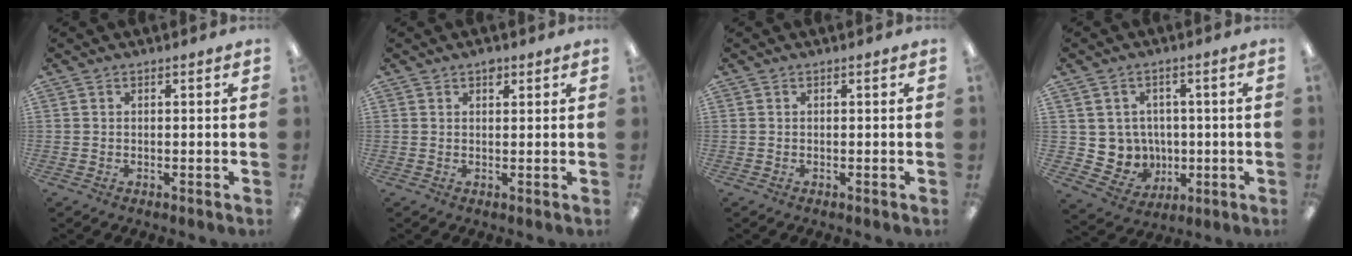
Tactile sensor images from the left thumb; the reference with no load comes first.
{"total": 2.0, "force": [1.3, 1.0, 1.1], "torque": [-0.008, -0.004, 0.020]}
{"total": 0.0}
{"total": 6.4, "force": [1.8, 6.1, 0.0], "torque": [-0.025, -0.011, 0.047]}